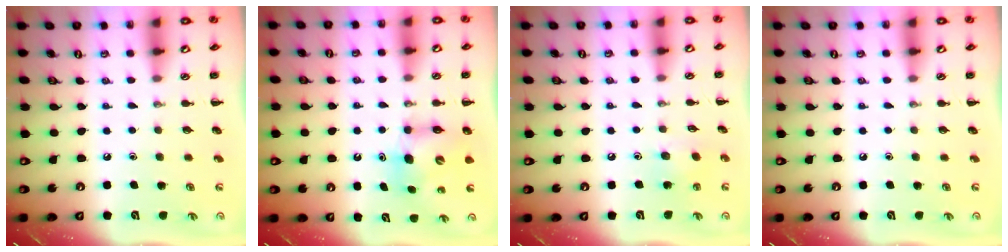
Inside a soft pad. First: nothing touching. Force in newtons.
{"total": 6.6, "press": 6.6, "slide": 0.8}
{"total": 5.3, "press": 5.2, "slide": 0.8}
{"total": 0.0}